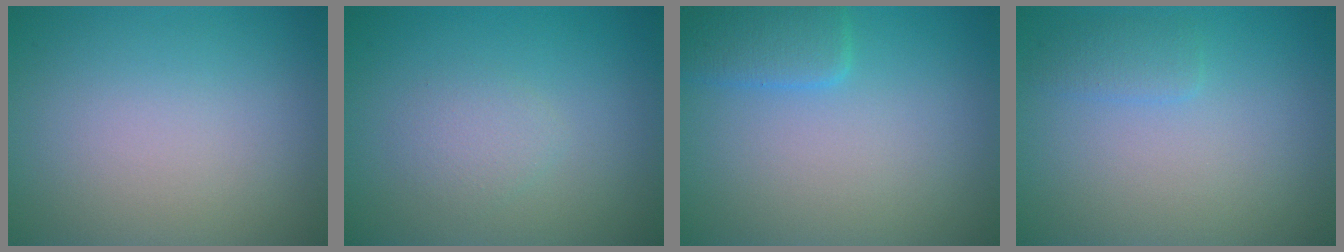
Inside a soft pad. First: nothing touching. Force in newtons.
{"total": 1.4, "press": 1.4, "slide": 0.0}
{"total": 2.7, "press": 2.7, "slide": 0.1}
{"total": 1.3, "press": 1.3, "slide": 0.1}